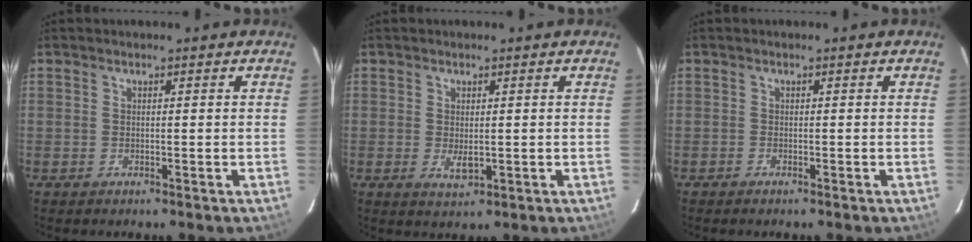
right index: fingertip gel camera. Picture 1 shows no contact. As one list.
[{"total": 2.8, "force": [-0.3, 1.4, 2.4], "torque": [-0.043, -0.007, -0.001]}, {"total": 0.7, "force": [-0.7, 0.2, 0.1], "torque": [-0.002, -0.001, -0.016]}]